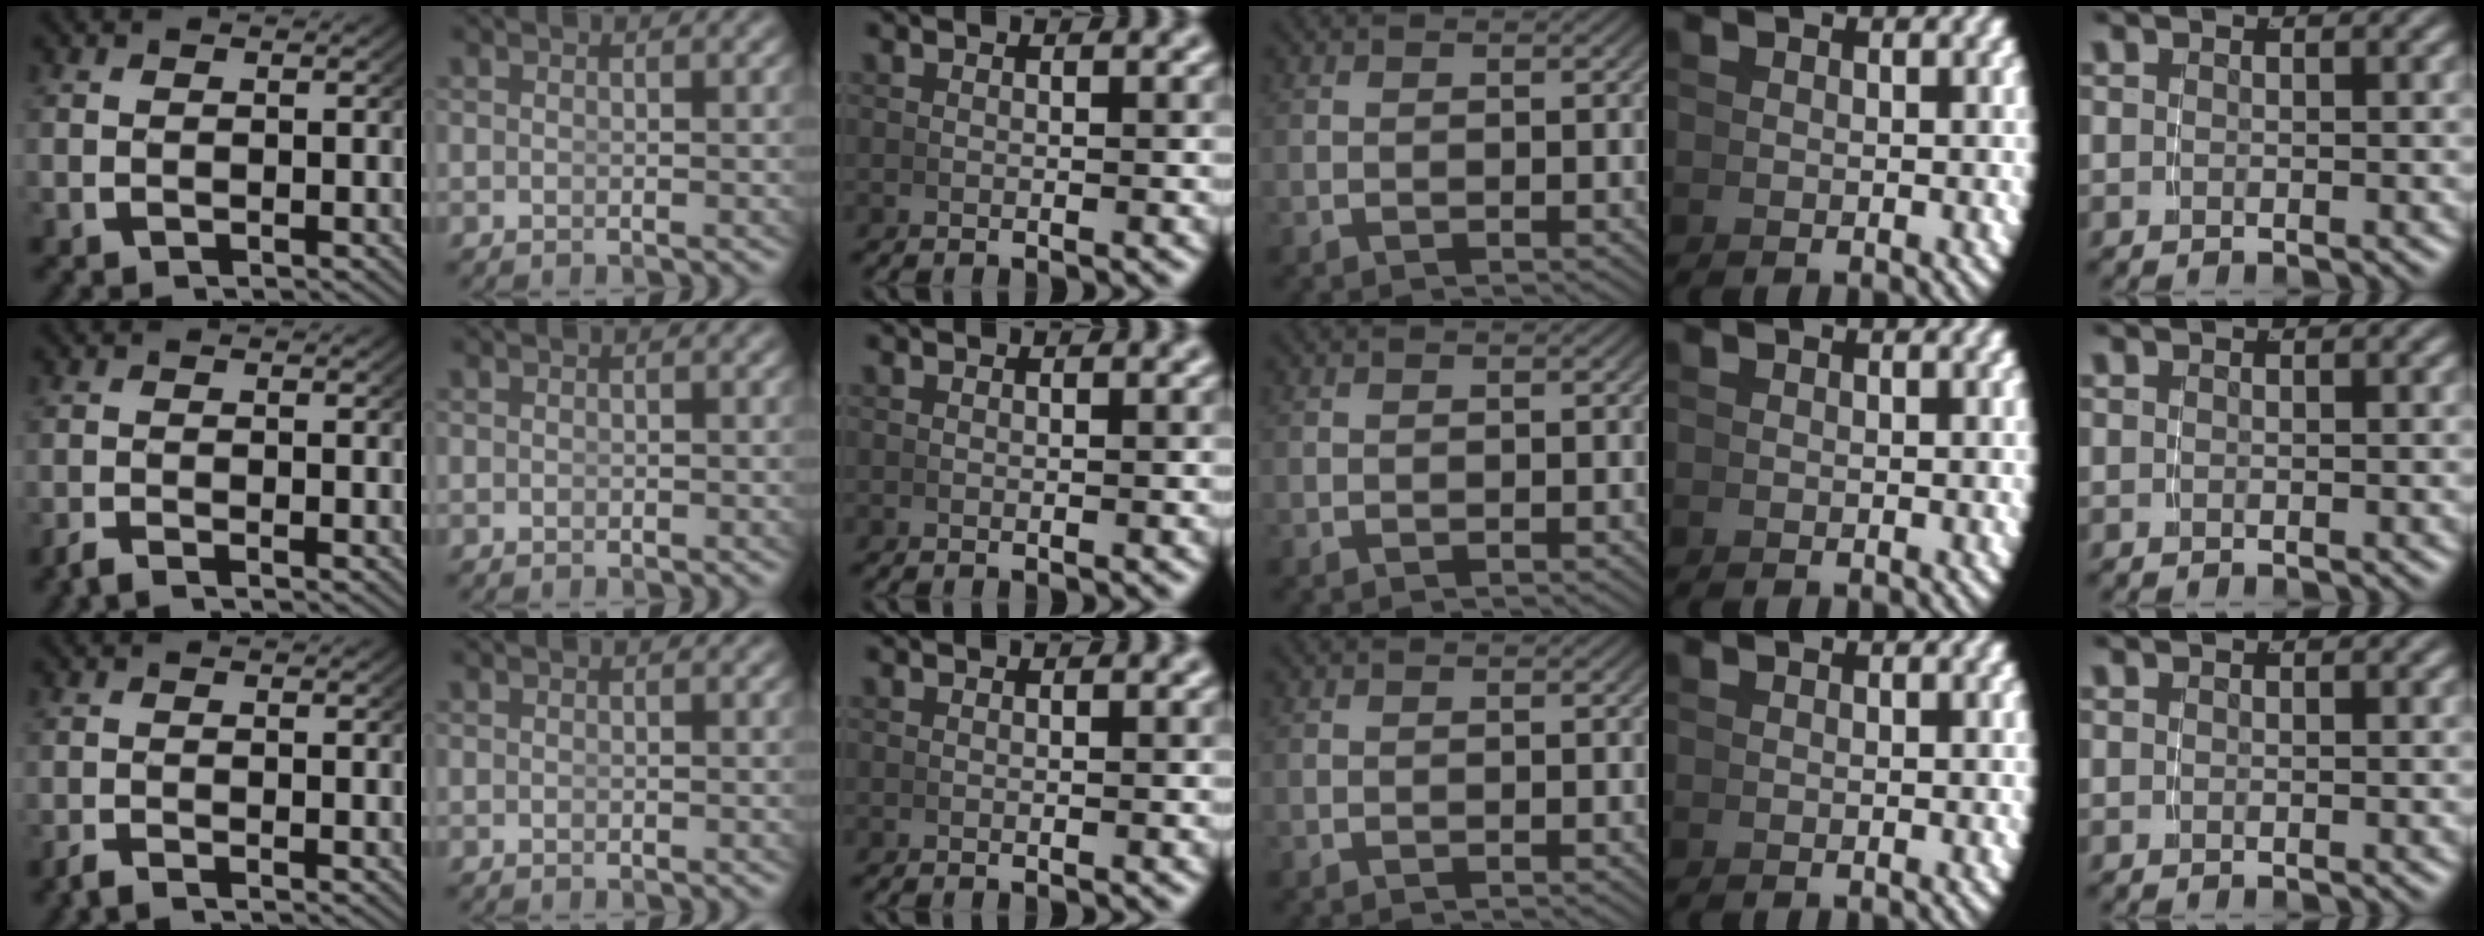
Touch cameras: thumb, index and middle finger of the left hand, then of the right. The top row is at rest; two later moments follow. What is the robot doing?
{"motion": "grasp_and_lifting", "object": "calculator"}